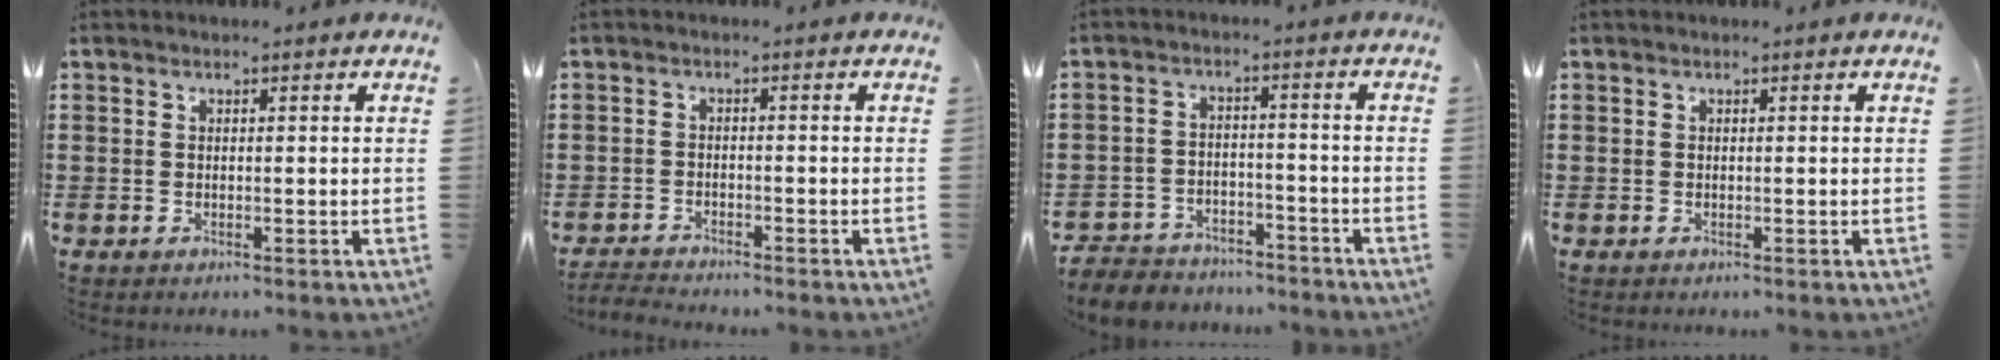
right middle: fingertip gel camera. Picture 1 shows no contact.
{"total": 2.4, "force": [-2.4, 0.1, 0.2], "torque": [-0.016, -0.004, -0.054]}
{"total": 4.8, "force": [-4.6, 1.0, 0.0], "torque": [-0.010, 0.007, -0.098]}
{"total": 0.0}